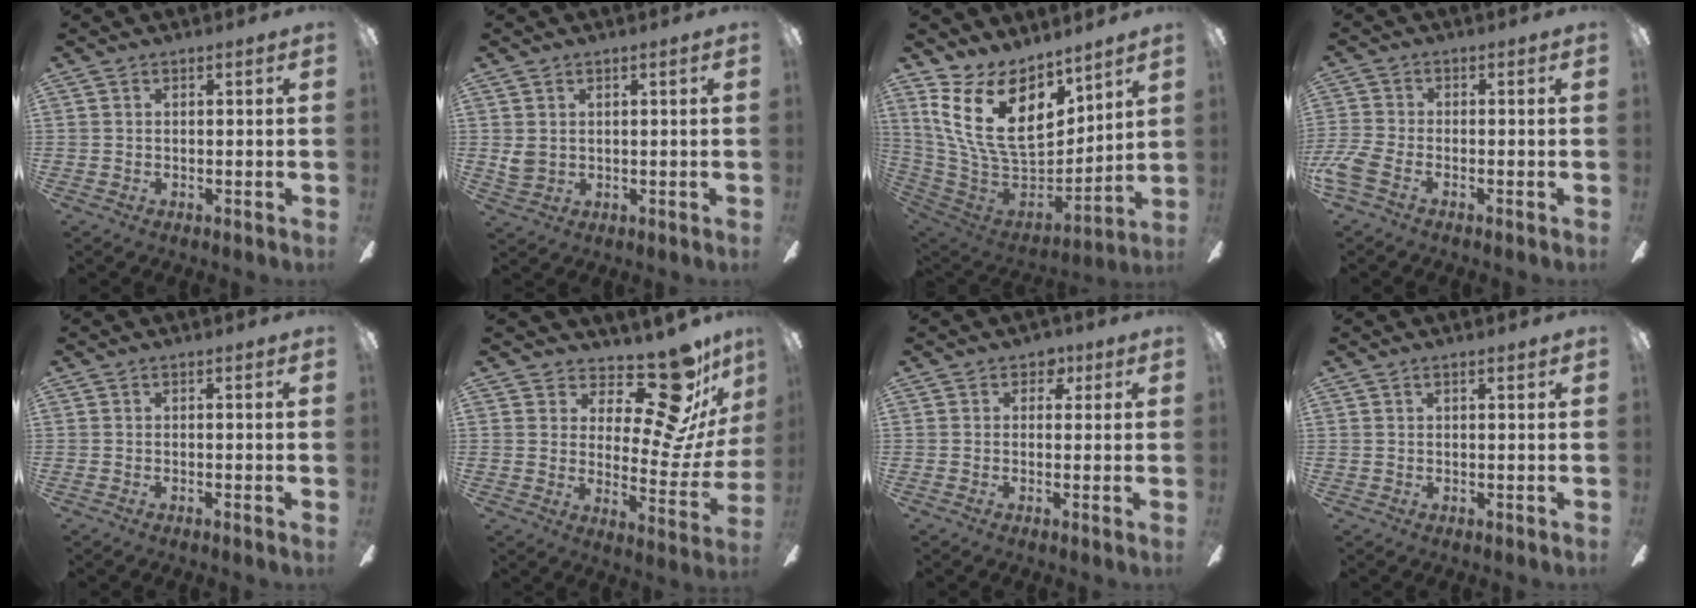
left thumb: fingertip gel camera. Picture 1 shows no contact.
{"total": 2.6, "force": [1.0, 1.8, 1.6], "torque": [-0.033, 0.003, 0.020]}
{"total": 22.4, "force": [10.5, 12.6, 15.2], "torque": [-0.300, -0.065, 0.194]}
{"total": 5.3, "force": [-2.5, 2.1, 4.2], "torque": [-0.099, -0.002, -0.048]}
{"total": 1.1, "force": [-0.2, -0.2, 1.1], "torque": [-0.018, -0.002, -0.005]}
{"total": 16.8, "force": [11.9, 5.6, 10.5], "torque": [-0.150, -0.106, 0.198]}
{"total": 3.2, "force": [1.4, 1.9, 2.1], "torque": [-0.012, -0.004, 0.017]}
{"total": 1.4, "force": [0.7, 0.1, 1.2], "torque": [-0.025, -0.001, 0.012]}